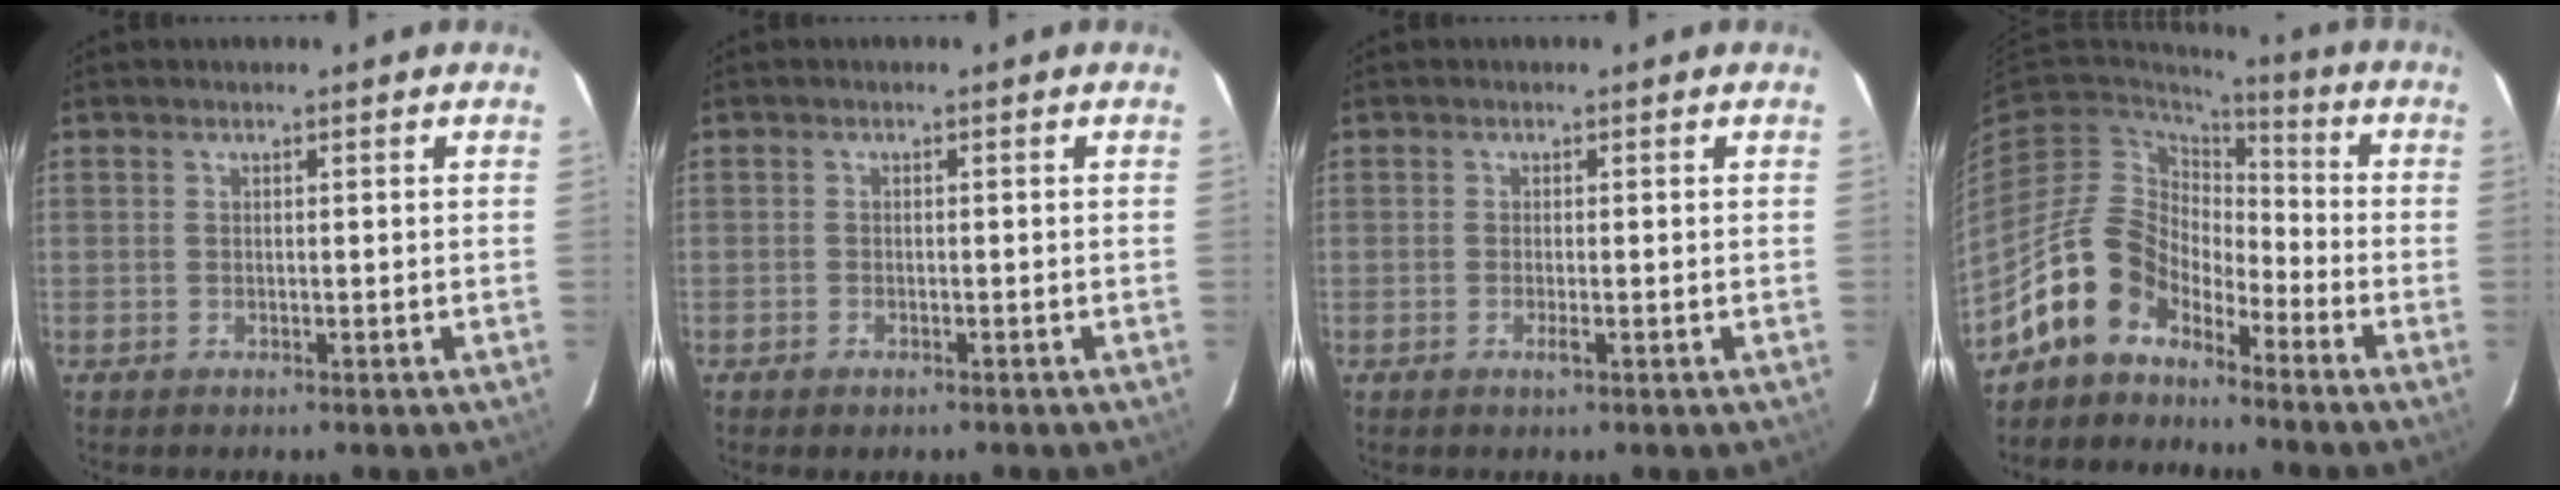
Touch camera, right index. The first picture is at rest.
{"total": 1.3, "force": [-0.9, 0.8, 0.5], "torque": [-0.012, -0.001, -0.017]}
{"total": 1.2, "force": [-0.5, 0.1, 1.1], "torque": [-0.022, -0.002, -0.010]}
{"total": 12.2, "force": [-9.1, 7.0, 4.1], "torque": [-0.086, 0.028, -0.171]}